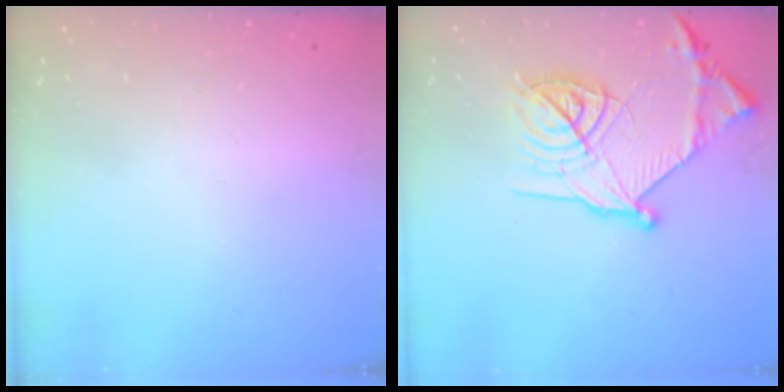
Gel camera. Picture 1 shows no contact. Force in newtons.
{"total": 18.5, "press": 18.4, "slide": 1.6}